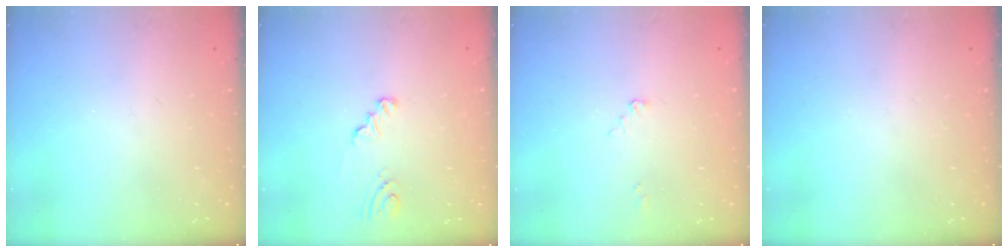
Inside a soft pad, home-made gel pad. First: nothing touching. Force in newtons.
{"total": 2.5, "press": 2.5, "slide": 0.3}
{"total": 2.4, "press": 2.4, "slide": 0.3}
{"total": 0.0}